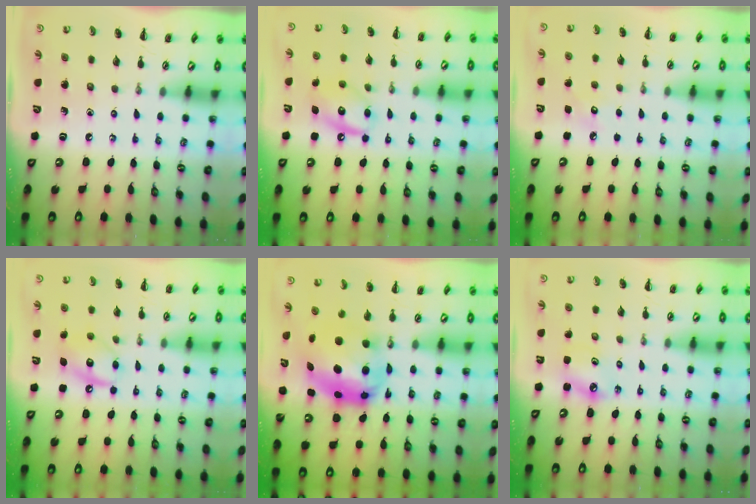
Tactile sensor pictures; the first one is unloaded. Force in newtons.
{"total": 11.9, "press": 11.8, "slide": 1.7}
{"total": 4.8, "press": 4.6, "slide": 1.1}
{"total": 11.3, "press": 11.3, "slide": 1.0}
{"total": 7.5, "press": 7.3, "slide": 1.7}
{"total": 4.6, "press": 4.5, "slide": 1.0}